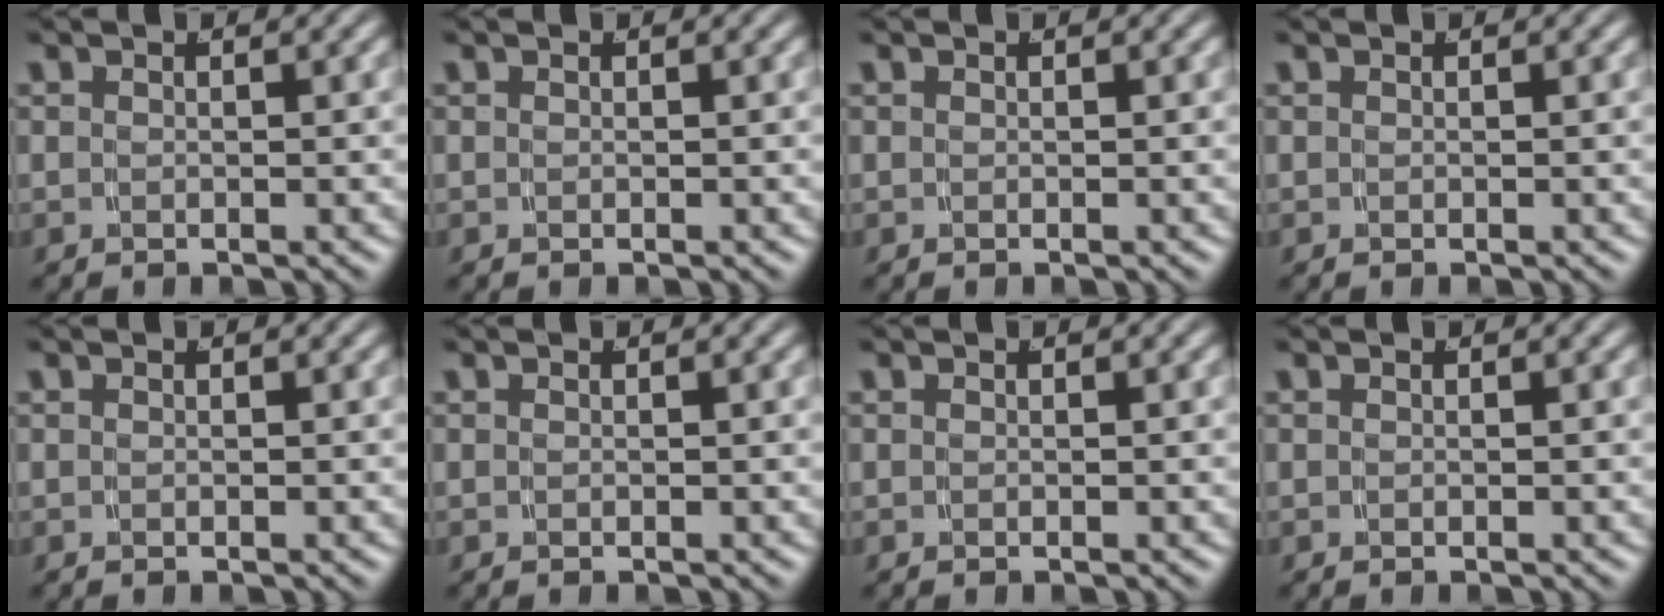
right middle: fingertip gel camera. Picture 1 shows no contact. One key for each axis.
{"total": 0.0}
{"total": 0.0}
{"total": 0.0}
{"total": 0.0}
{"total": 0.0}
{"total": 0.0}
{"total": 0.0}